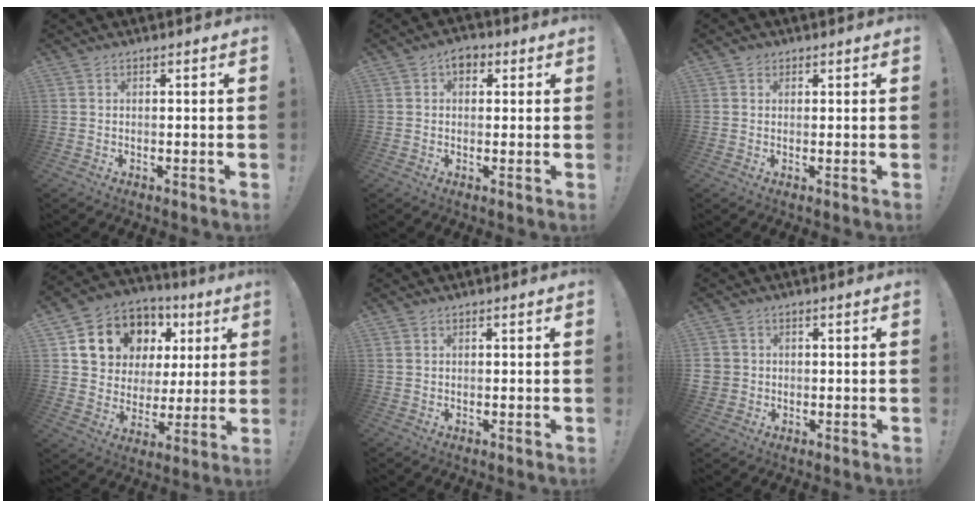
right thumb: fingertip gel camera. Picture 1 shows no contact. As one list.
[{"total": 3.9, "force": [1.4, 2.8, 2.3], "torque": [-0.024, -0.001, 0.021]}, {"total": 1.4, "force": [0.8, 1.1, 0.4], "torque": [-0.007, 0.001, 0.013]}, {"total": 12.5, "force": [6.3, 10.0, 4.0], "torque": [-0.067, -0.042, 0.138]}, {"total": 0.7, "force": [0.4, 0.5, 0.1], "torque": [-0.003, 0.001, 0.008]}, {"total": 3.5, "force": [0.1, 3.4, 1.0], "torque": [-0.022, 0.001, 0.003]}]